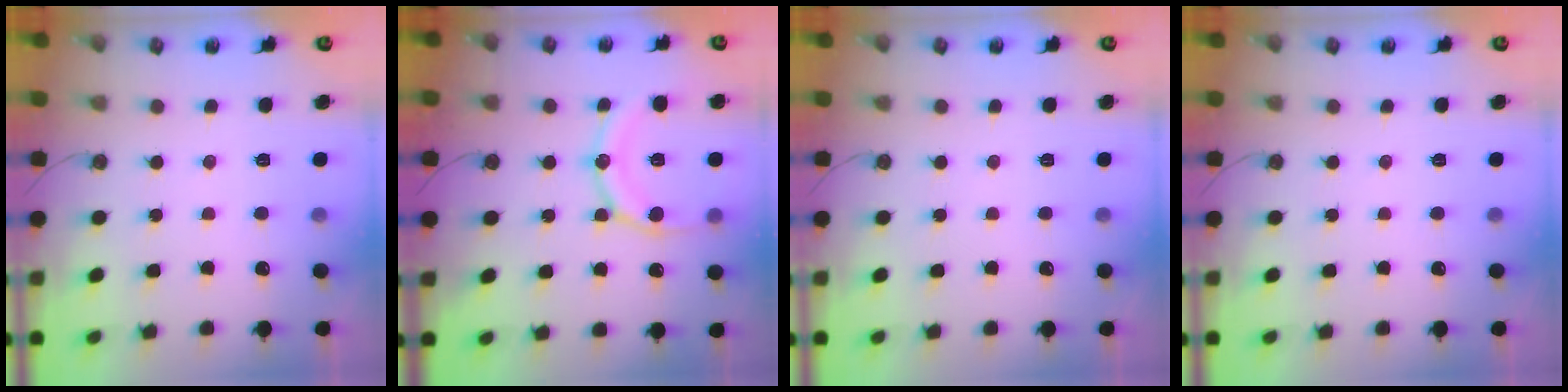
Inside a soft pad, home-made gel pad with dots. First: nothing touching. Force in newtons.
{"total": 14.4, "press": 14.3, "slide": 1.5}
{"total": 0.0}
{"total": 0.0}